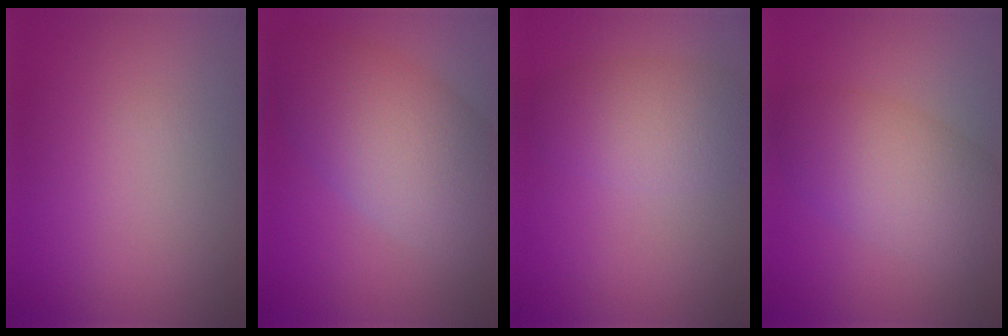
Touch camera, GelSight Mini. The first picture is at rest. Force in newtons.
{"total": 8.1, "press": 8.1, "slide": 0.4}
{"total": 4.2, "press": 4.2, "slide": 0.4}
{"total": 5.8, "press": 5.8, "slide": 0.1}